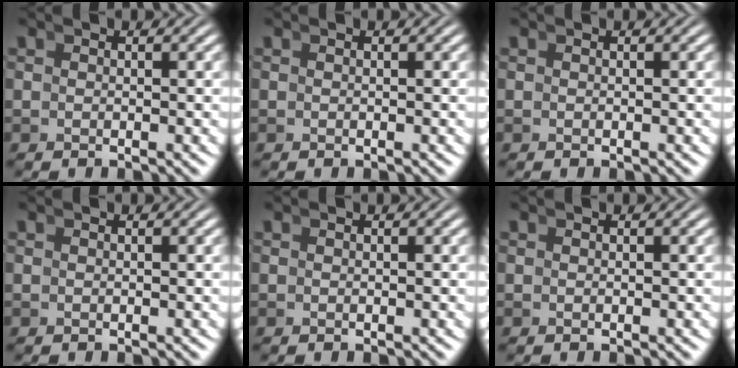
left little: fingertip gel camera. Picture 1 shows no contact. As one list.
[{"total": 0.0}, {"total": 0.0}, {"total": 0.0}, {"total": 0.0}, {"total": 0.0}]